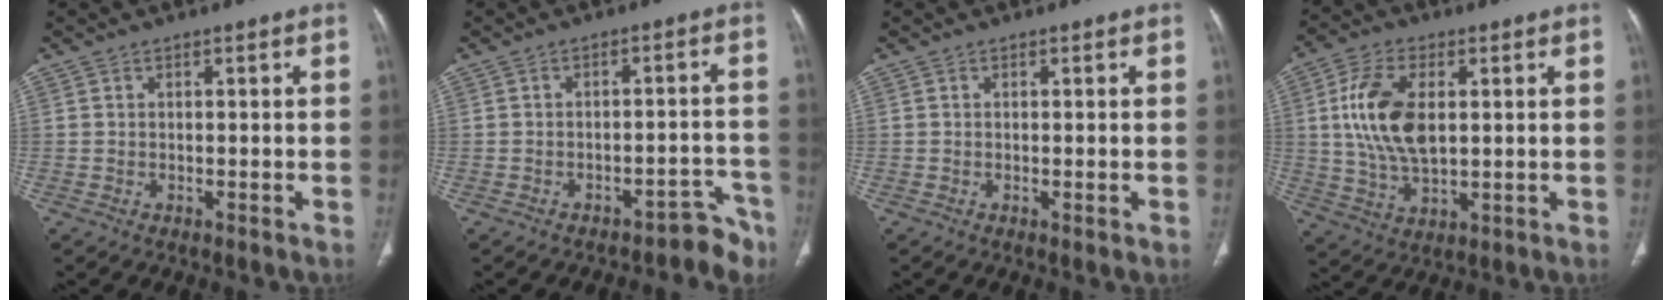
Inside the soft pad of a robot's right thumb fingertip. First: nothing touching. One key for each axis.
{"total": 6.1, "fx": -5.0, "fy": 2.9, "fz": 1.9, "tx": 0.011, "ty": 0.070, "tz": -0.064}
{"total": 0.7, "fx": -0.1, "fy": 0.1, "fz": 0.7, "tx": -0.017, "ty": -0.004, "tz": -0.001}
{"total": 13.1, "fx": 2.1, "fy": 7.2, "fz": 10.7, "tx": -0.209, "ty": -0.003, "tz": 0.042}